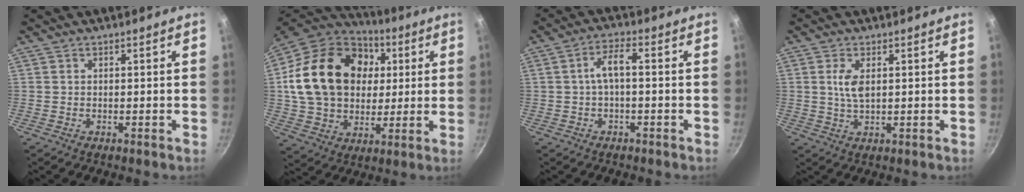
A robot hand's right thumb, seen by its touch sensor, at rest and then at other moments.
{"total": 25.9, "force": [4.7, 19.4, 16.5], "torque": [-0.272, 0.017, 0.085]}
{"total": 4.3, "force": [-0.5, 1.4, 4.1], "torque": [-0.086, 0.025, -0.012]}
{"total": 4.2, "force": [1.0, 2.0, 3.6], "torque": [-0.069, -0.006, 0.019]}